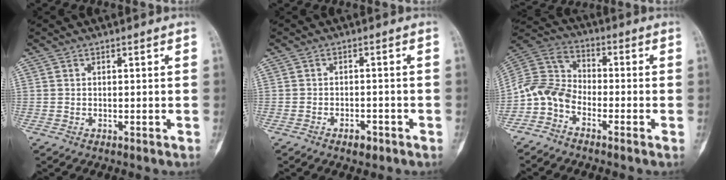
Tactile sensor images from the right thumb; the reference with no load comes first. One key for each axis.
{"total": 2.8, "fx": -1.9, "fy": 1.4, "fz": 1.4, "tx": -0.012, "ty": 0.011, "tz": -0.026}
{"total": 9.4, "fx": -4.6, "fy": 6.6, "fz": 4.8, "tx": -0.091, "ty": 0.054, "tz": -0.109}